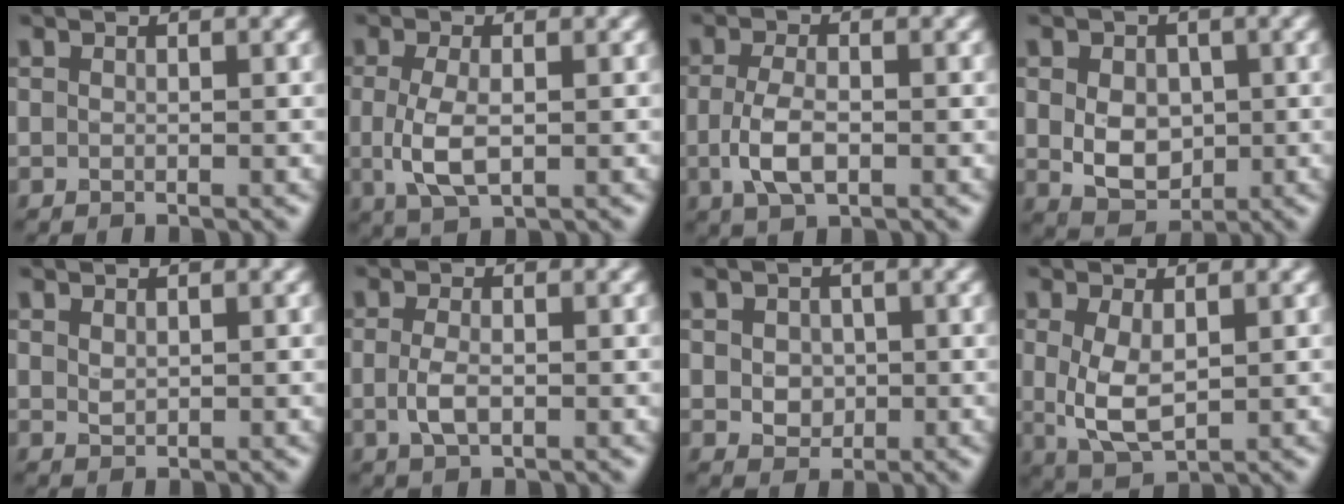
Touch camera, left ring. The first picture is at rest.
{"total": 3.7, "force": [-0.3, 1.6, 3.3], "torque": [-0.080, -0.005, -0.005]}
{"total": 3.5, "force": [-0.7, 1.6, 3.0], "torque": [-0.067, -0.006, -0.015]}
{"total": 4.3, "force": [0.1, 3.2, 2.8], "torque": [-0.052, -0.007, 0.006]}
{"total": 0.8, "force": [0.6, 0.4, 0.4], "torque": [-0.012, -0.002, 0.016]}
{"total": 2.1, "force": [-0.3, 0.9, 1.9], "torque": [-0.045, -0.005, -0.009]}
{"total": 2.3, "force": [0.1, 2.0, 1.2], "torque": [-0.020, -0.003, 0.003]}
{"total": 4.0, "force": [0.3, 2.0, 3.4], "torque": [-0.078, -0.003, 0.014]}